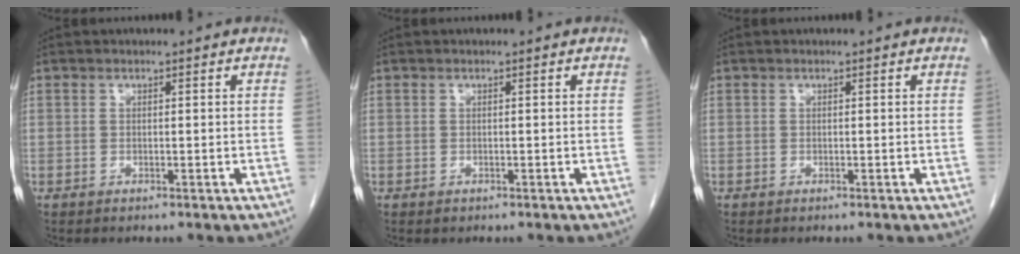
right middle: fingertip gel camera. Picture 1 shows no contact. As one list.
[{"total": 0.0}, {"total": 0.0}]